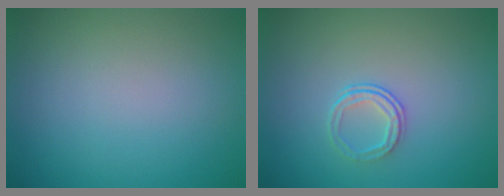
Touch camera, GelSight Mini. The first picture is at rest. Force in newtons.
{"total": 1.7, "press": 1.1, "slide": 1.4}